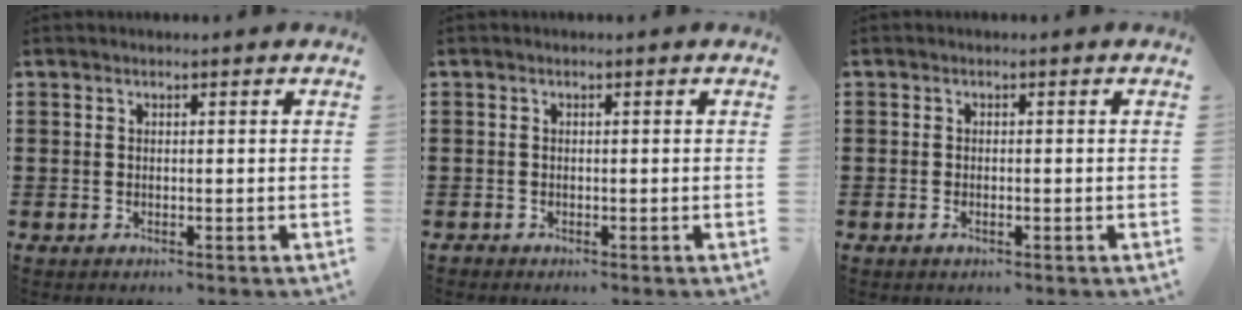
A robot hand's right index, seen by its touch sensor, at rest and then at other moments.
{"total": 0.7, "force": [-0.5, 0.5, 0.0], "torque": [-0.001, 0.003, -0.012]}
{"total": 0.8, "force": [-0.4, 0.3, 0.7], "torque": [-0.015, -0.004, -0.007]}